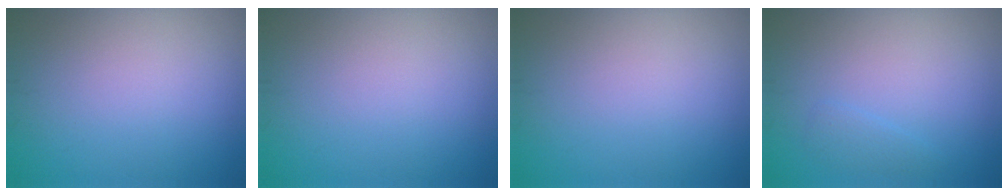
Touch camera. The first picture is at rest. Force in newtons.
{"total": 0.0}
{"total": 0.0}
{"total": 1.0, "press": 1.0, "slide": 0.1}